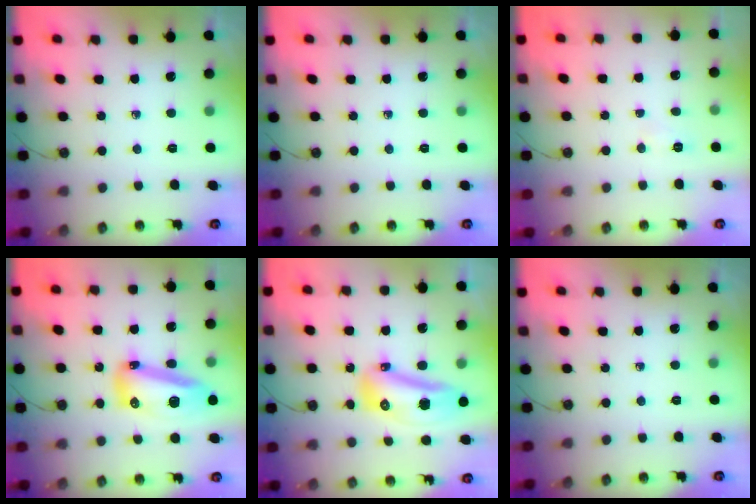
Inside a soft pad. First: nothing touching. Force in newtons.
{"total": 0.0}
{"total": 3.9, "press": 3.9, "slide": 0.4}
{"total": 14.5, "press": 14.4, "slide": 2.1}
{"total": 14.0, "press": 13.9, "slide": 2.3}
{"total": 0.0}